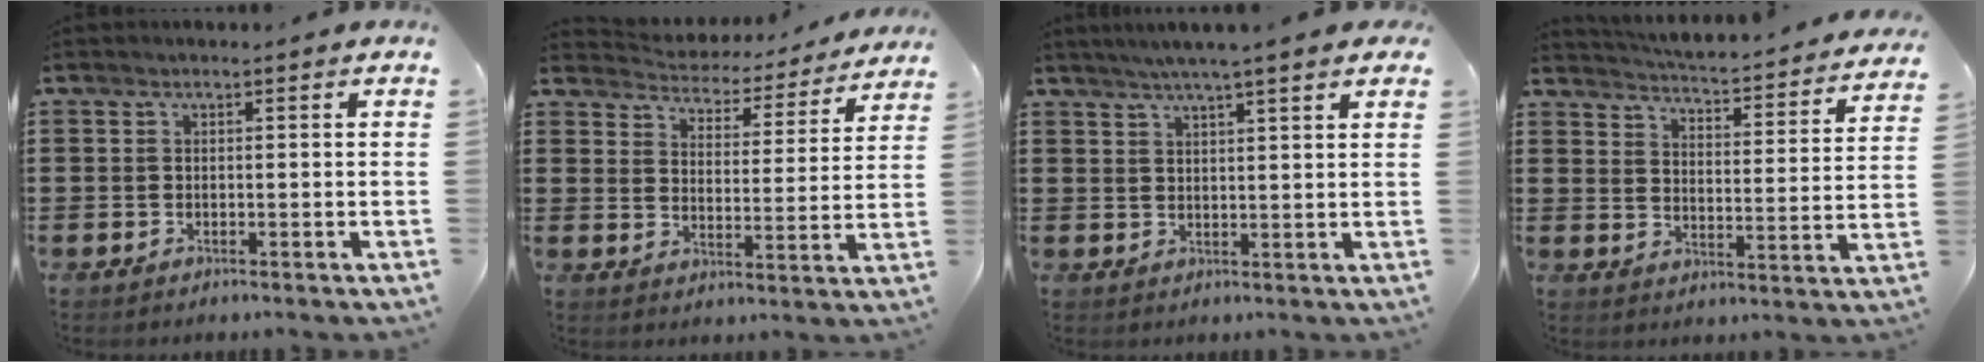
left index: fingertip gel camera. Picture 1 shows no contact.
{"total": 4.2, "force": [4.2, 0.3, -0.3], "torque": [-0.021, -0.039, 0.067]}
{"total": 3.9, "force": [3.3, 0.1, 2.1], "torque": [-0.048, -0.001, 0.059]}
{"total": 3.6, "force": [3.6, -0.3, 0.4], "torque": [-0.029, -0.037, 0.052]}